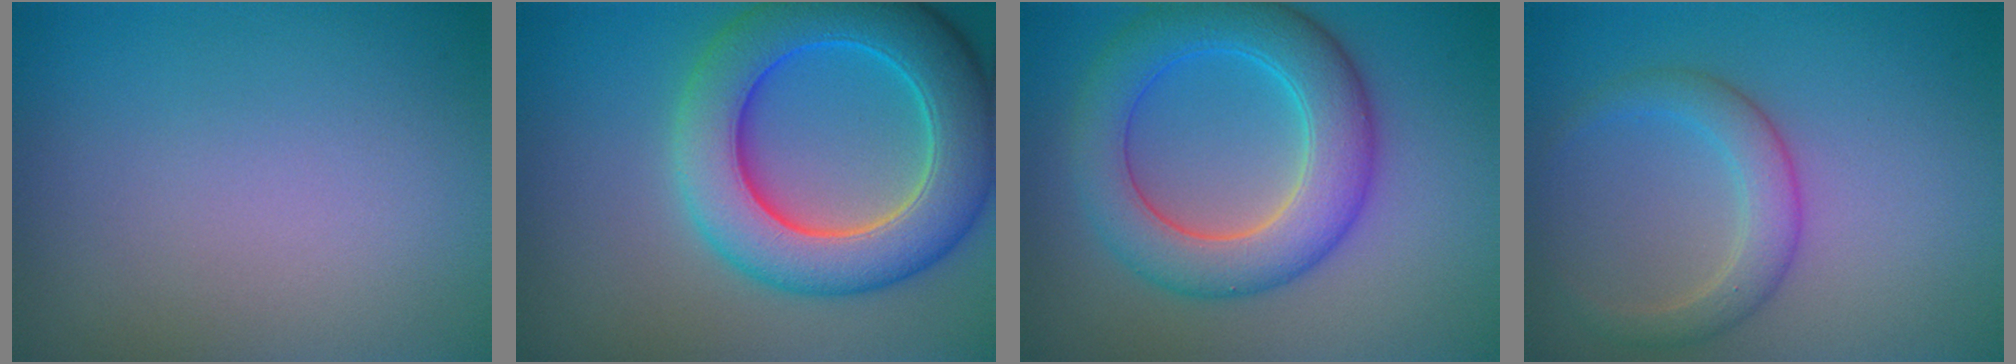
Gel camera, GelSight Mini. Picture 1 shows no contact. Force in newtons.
{"total": 9.5, "press": 9.5, "slide": 0.3}
{"total": 7.1, "press": 7.1, "slide": 0.1}
{"total": 2.9, "press": 2.9, "slide": 0.3}